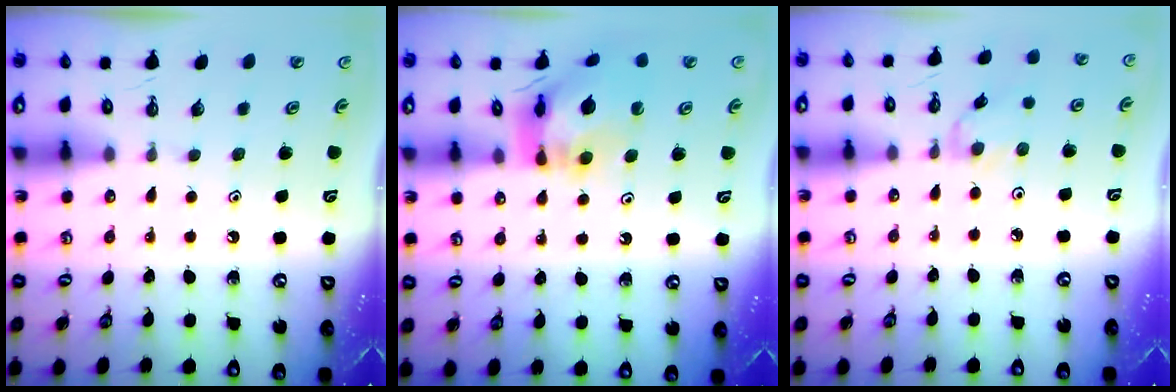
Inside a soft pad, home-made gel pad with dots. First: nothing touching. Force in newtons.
{"total": 12.0, "press": 11.9, "slide": 1.5}
{"total": 0.7, "press": 0.7, "slide": 0.2}